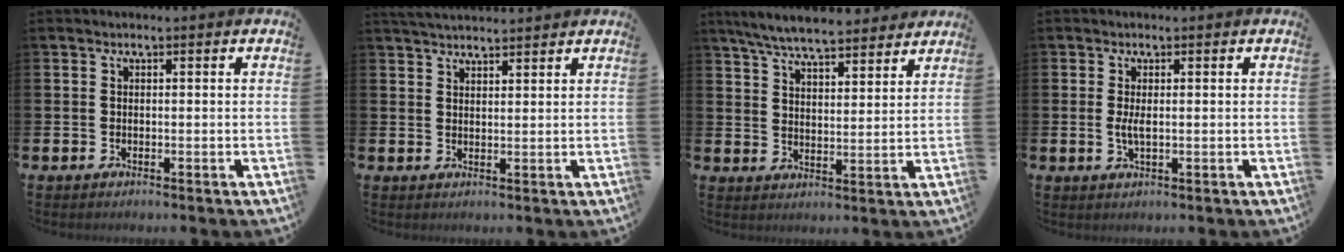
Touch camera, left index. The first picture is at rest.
{"total": 3.3, "force": [3.3, 0.3, 0.4], "torque": [-0.012, -0.013, 0.061]}
{"total": 7.1, "force": [6.8, 0.9, 2.1], "torque": [-0.068, -0.032, 0.123]}
{"total": 1.7, "force": [0.1, 0.5, 1.6], "torque": [-0.028, 0.001, 0.000]}